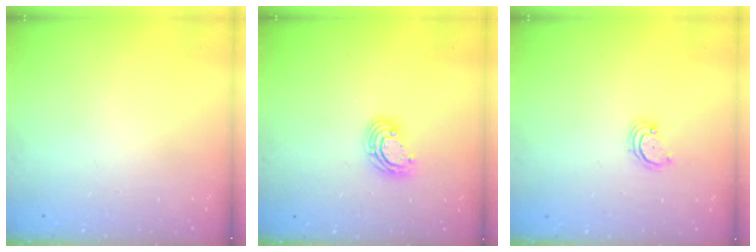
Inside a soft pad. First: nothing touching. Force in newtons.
{"total": 8.2, "press": 8.1, "slide": 1.4}
{"total": 2.5, "press": 2.5, "slide": 0.3}